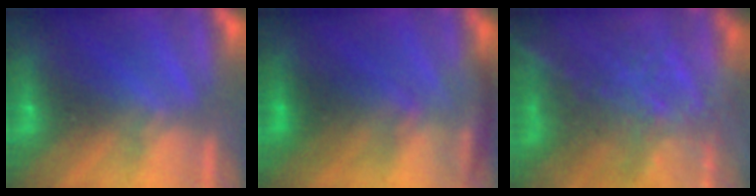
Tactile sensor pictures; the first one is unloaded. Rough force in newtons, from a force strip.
{"total": 2.7}
{"total": 7.3}